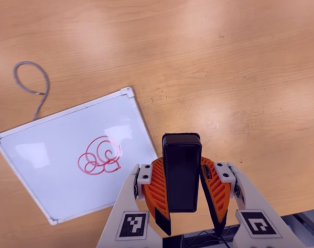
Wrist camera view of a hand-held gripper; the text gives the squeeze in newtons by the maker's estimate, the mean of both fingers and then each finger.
{"total": 8.2, "left": 6.9, "right": 9.5}